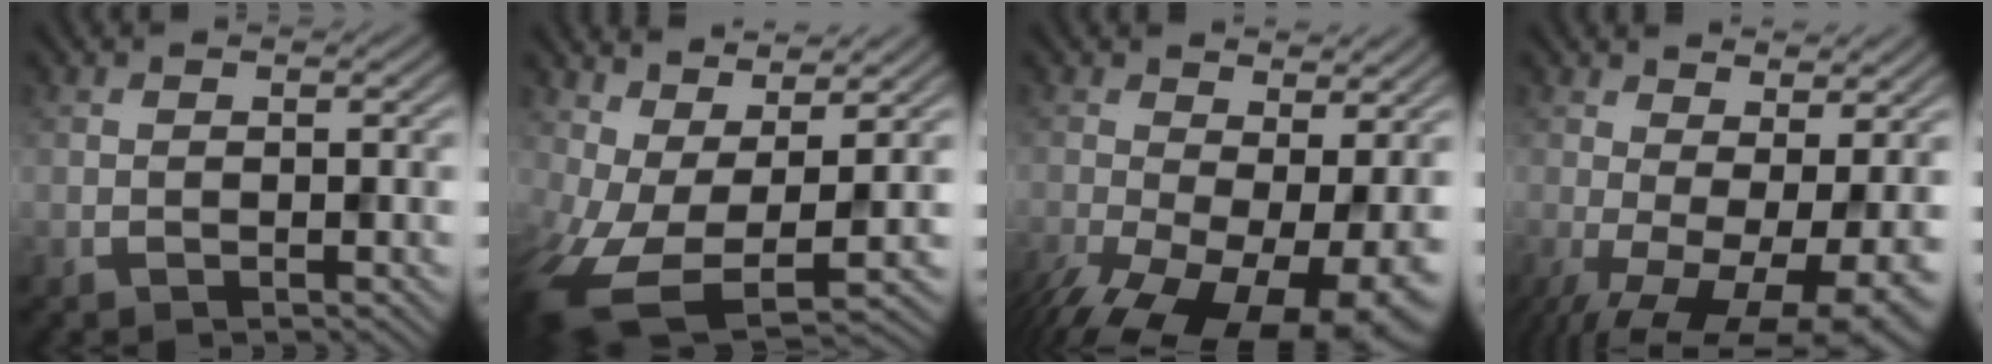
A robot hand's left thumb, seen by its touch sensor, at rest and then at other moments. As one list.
[{"total": 11.3, "force": [-0.9, 5.2, 10.0], "torque": [-0.223, -0.023, 0.000]}, {"total": 14.6, "force": [-5.9, 7.1, 11.4], "torque": [-0.203, -0.041, -0.069]}, {"total": 11.9, "force": [-3.4, 4.9, 10.3], "torque": [-0.156, -0.017, -0.031]}]